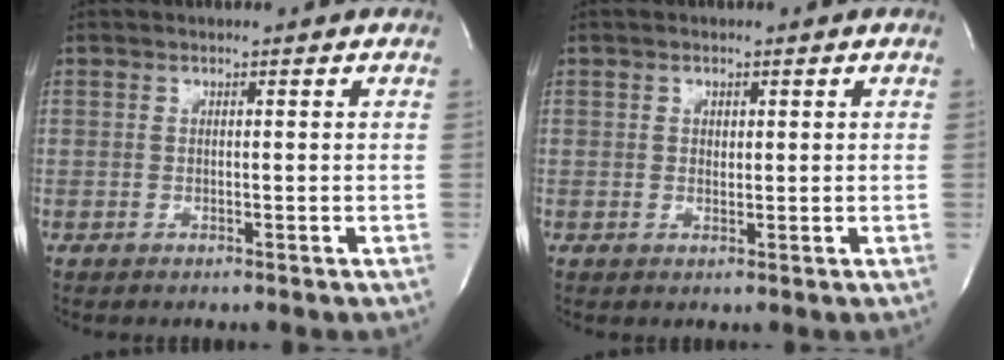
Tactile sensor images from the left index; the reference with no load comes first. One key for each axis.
{"total": 1.1, "fx": 0.2, "fy": 0.9, "fz": 0.6, "tx": -0.010, "ty": -0.007, "tz": 0.003}